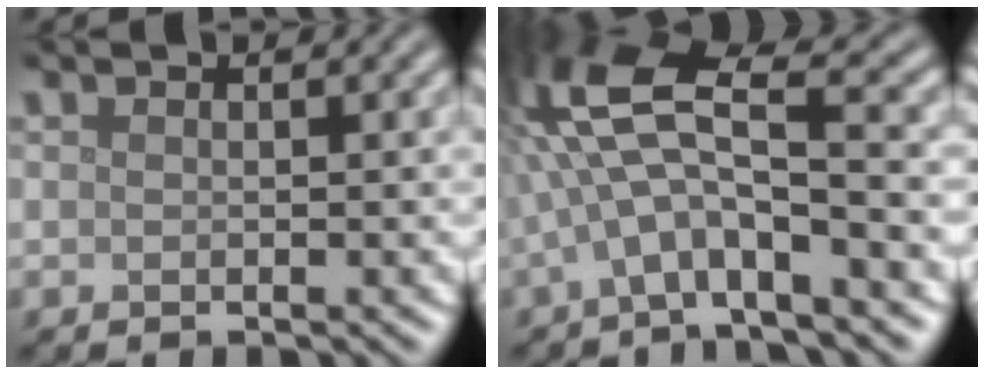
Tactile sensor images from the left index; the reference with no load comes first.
{"total": 8.7, "force": [-0.8, 2.9, 8.2], "torque": [-0.168, 0.025, -0.033]}